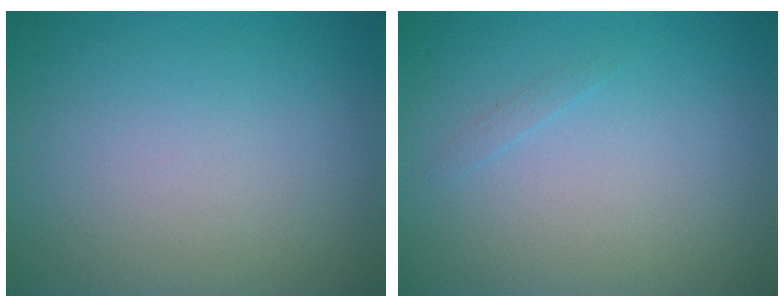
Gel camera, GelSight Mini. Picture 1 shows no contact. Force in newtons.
{"total": 0.5, "press": 0.5, "slide": 0.0}